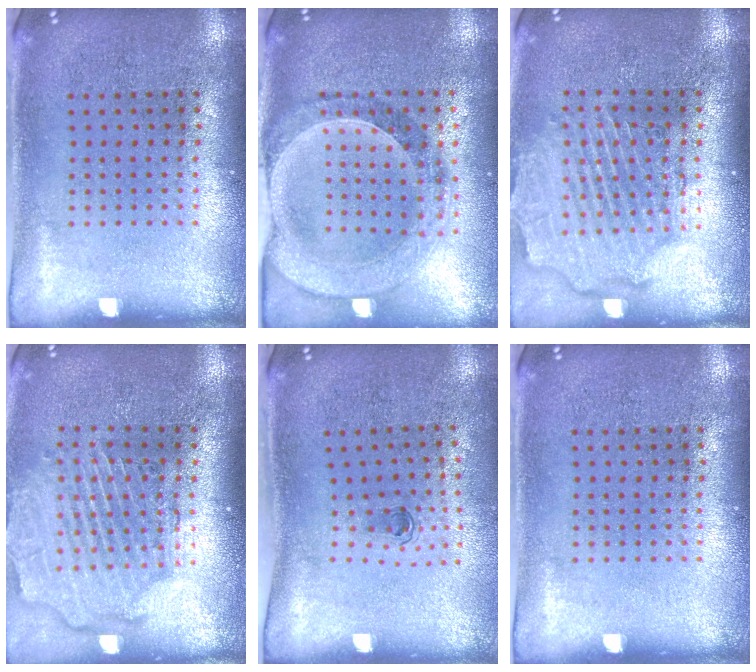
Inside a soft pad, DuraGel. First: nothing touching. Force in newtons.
{"total": 1.5, "press": 1.5, "slide": 0.4}
{"total": 2.6, "press": 2.2, "slide": 1.3}
{"total": 2.6, "press": 2.2, "slide": 1.4}
{"total": 0.6, "press": 0.3, "slide": 0.5}
{"total": 0.0}